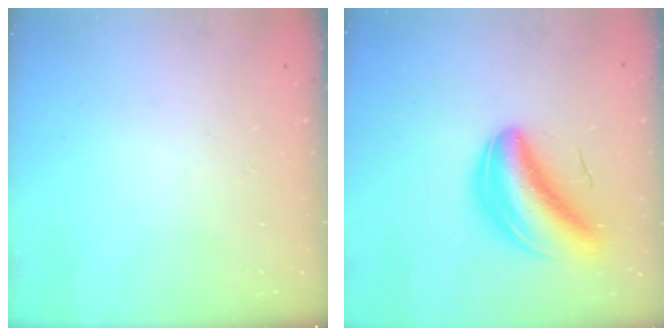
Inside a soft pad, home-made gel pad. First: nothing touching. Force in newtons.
{"total": 9.9, "press": 9.5, "slide": 2.8}